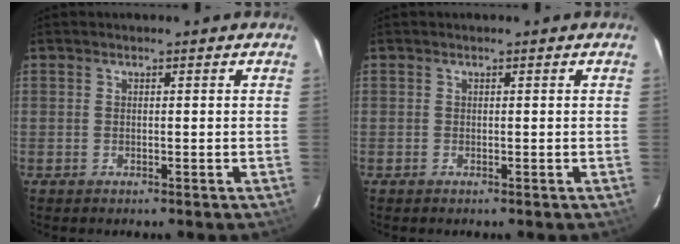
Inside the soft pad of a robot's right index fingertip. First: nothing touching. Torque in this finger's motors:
{"motor_torque": [0.06, 0.05, 0.02, 0.01]}